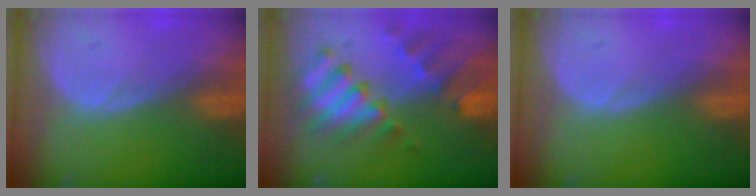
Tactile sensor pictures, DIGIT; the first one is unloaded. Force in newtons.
{"total": 10.4, "press": 8.9, "slide": 5.3}
{"total": 0.0}